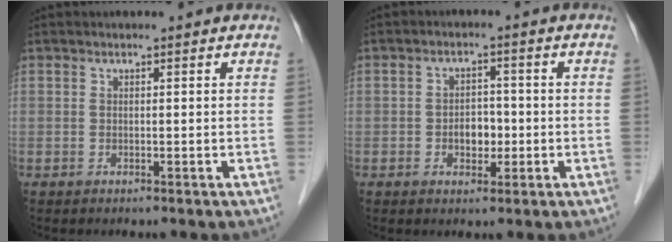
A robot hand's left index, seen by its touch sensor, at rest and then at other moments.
{"total": 3.6, "force": [-0.9, 2.5, 2.5], "torque": [-0.039, 0.007, -0.012]}